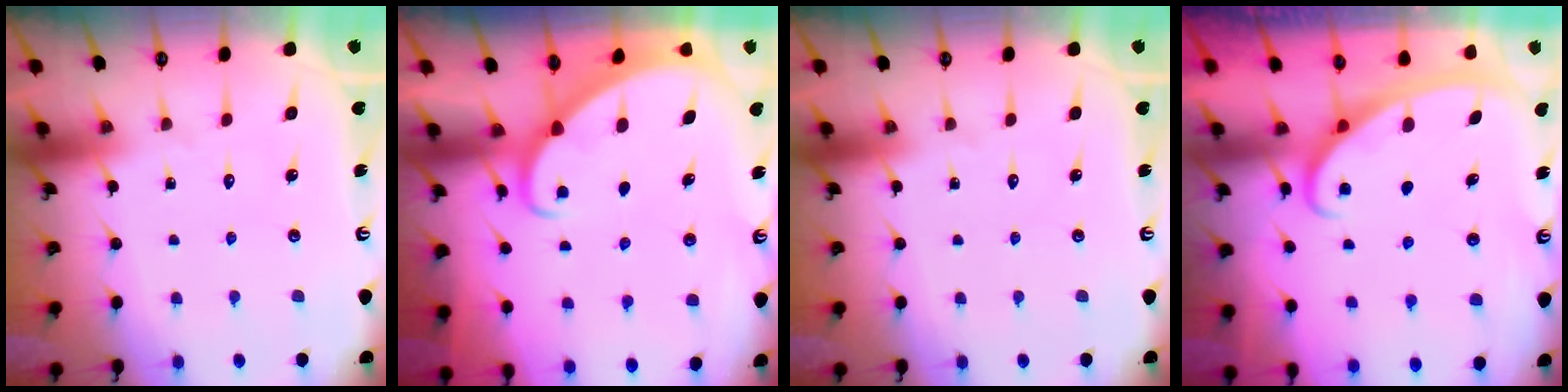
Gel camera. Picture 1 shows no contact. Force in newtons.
{"total": 2.7, "press": 2.6, "slide": 0.4}
{"total": 0.0}
{"total": 2.8, "press": 2.8, "slide": 0.4}